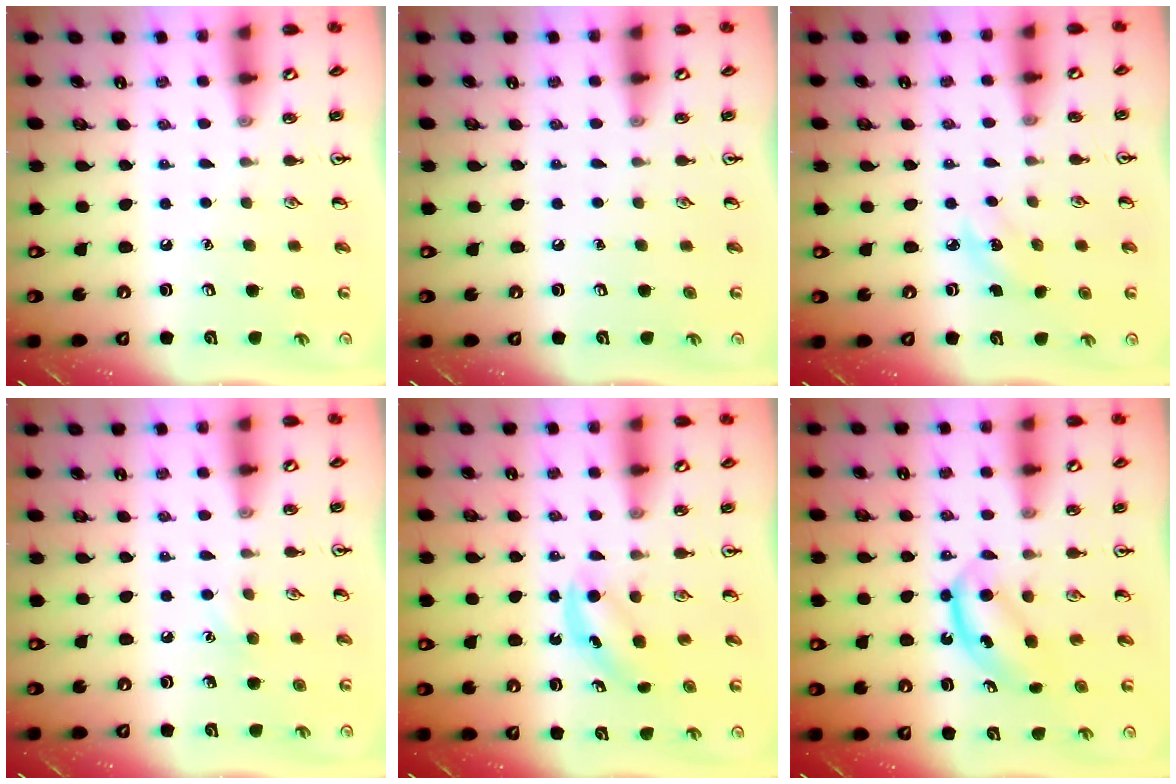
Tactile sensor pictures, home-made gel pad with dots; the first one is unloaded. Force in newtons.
{"total": 0.0}
{"total": 4.0, "press": 3.8, "slide": 1.2}
{"total": 5.5, "press": 5.2, "slide": 1.5}
{"total": 4.0, "press": 4.0, "slide": 0.8}
{"total": 5.4, "press": 5.4, "slide": 0.8}